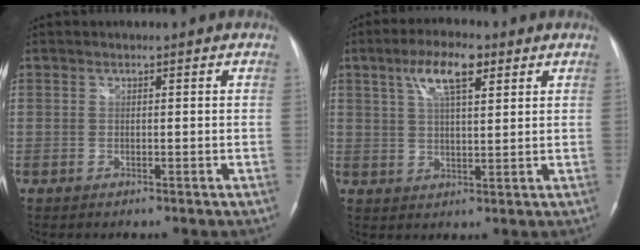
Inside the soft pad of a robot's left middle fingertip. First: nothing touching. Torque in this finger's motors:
{"motor_torque": [0.84, 0.32, 0.41, 0.11]}